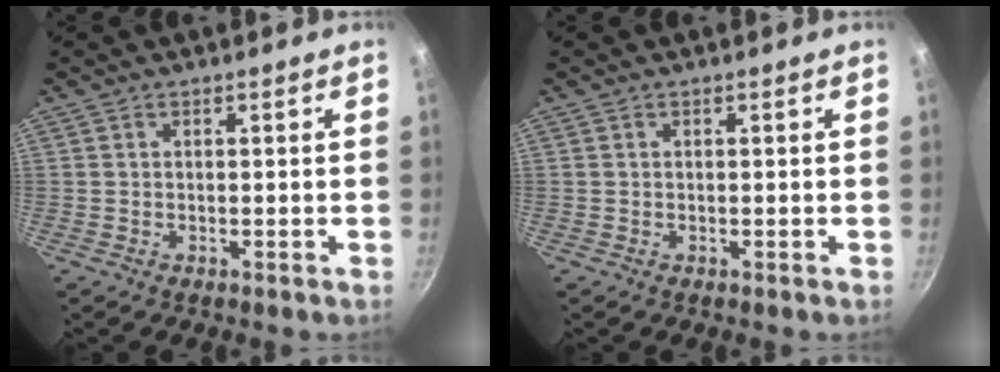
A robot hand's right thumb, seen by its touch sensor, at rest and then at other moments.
{"total": 0.0}